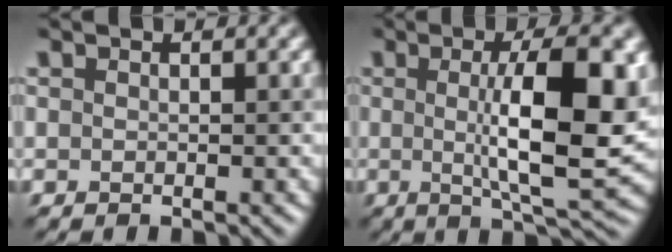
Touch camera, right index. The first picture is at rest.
{"total": 9.6, "force": [0.7, 2.3, 9.3], "torque": [-0.133, -0.004, 0.014]}